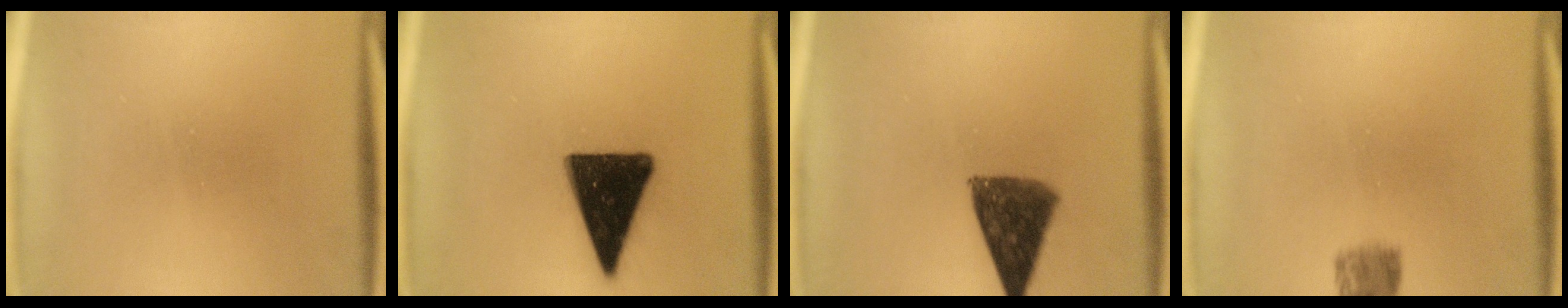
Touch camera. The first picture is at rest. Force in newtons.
{"total": 15.8}
{"total": 10.3}
{"total": 3.7}